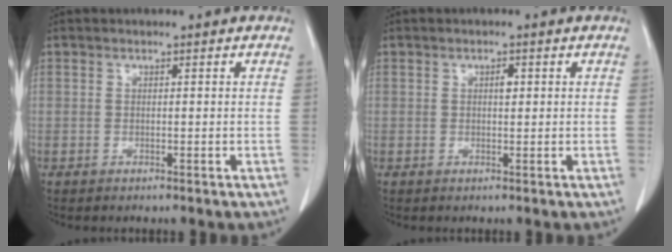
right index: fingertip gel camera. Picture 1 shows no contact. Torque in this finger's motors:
{"motor_torque": [0.01, 0.00, 0.02, 0.00]}